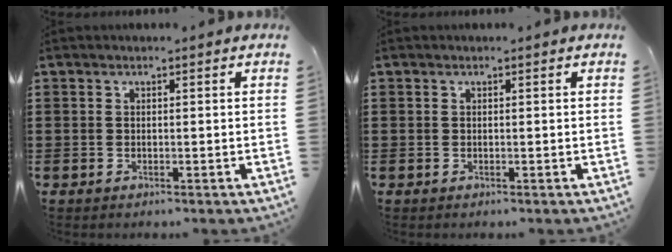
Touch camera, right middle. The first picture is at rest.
{"total": 0.0}